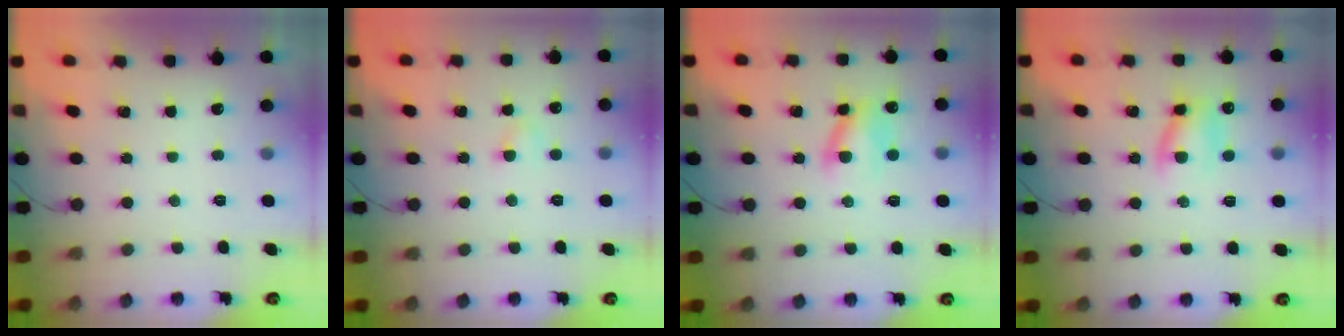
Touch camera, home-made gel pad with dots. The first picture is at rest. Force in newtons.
{"total": 2.5, "press": 2.4, "slide": 0.9}
{"total": 7.9, "press": 7.9, "slide": 0.7}
{"total": 8.2, "press": 8.0, "slide": 1.8}